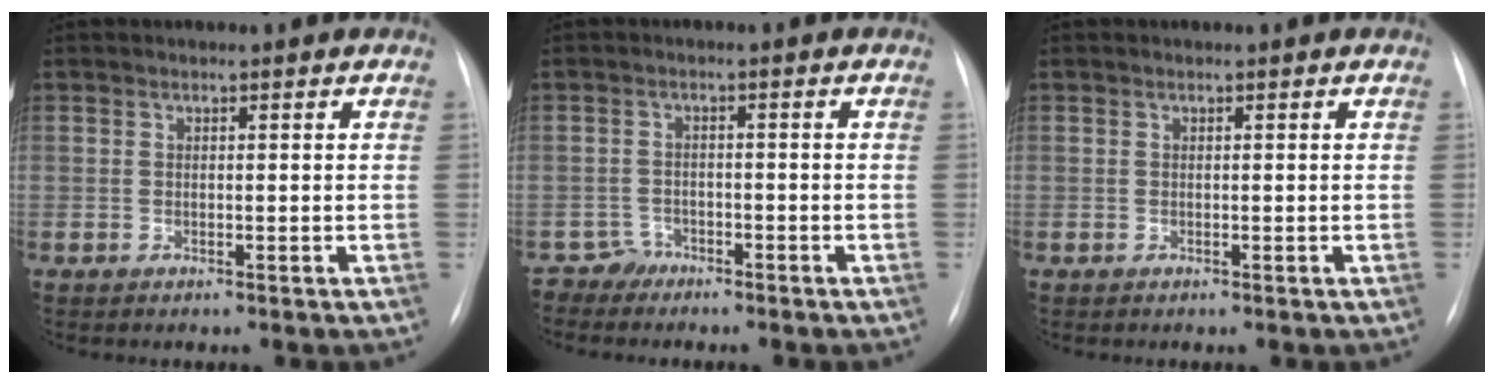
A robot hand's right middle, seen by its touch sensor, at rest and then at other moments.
{"total": 2.2, "force": [-1.8, 0.8, -0.9], "torque": [0.020, 0.003, -0.034]}
{"total": 0.0}